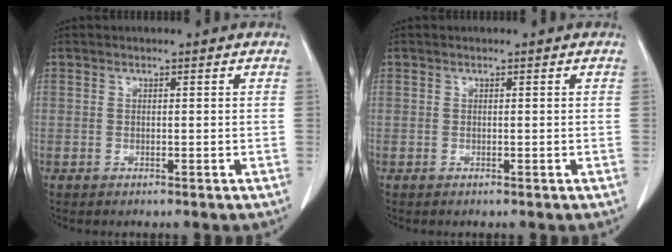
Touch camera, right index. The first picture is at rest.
{"total": 0.0}